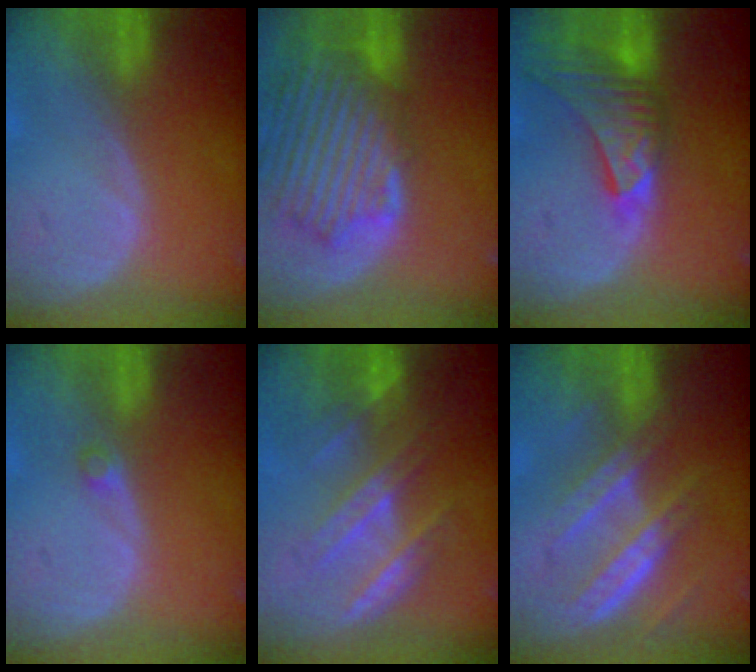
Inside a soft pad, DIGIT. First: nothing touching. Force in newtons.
{"total": 13.1, "press": 11.5, "slide": 6.4}
{"total": 9.1, "press": 8.3, "slide": 3.8}
{"total": 1.3, "press": 1.1, "slide": 0.6}
{"total": 7.2, "press": 6.7, "slide": 2.6}
{"total": 7.9, "press": 7.0, "slide": 3.6}